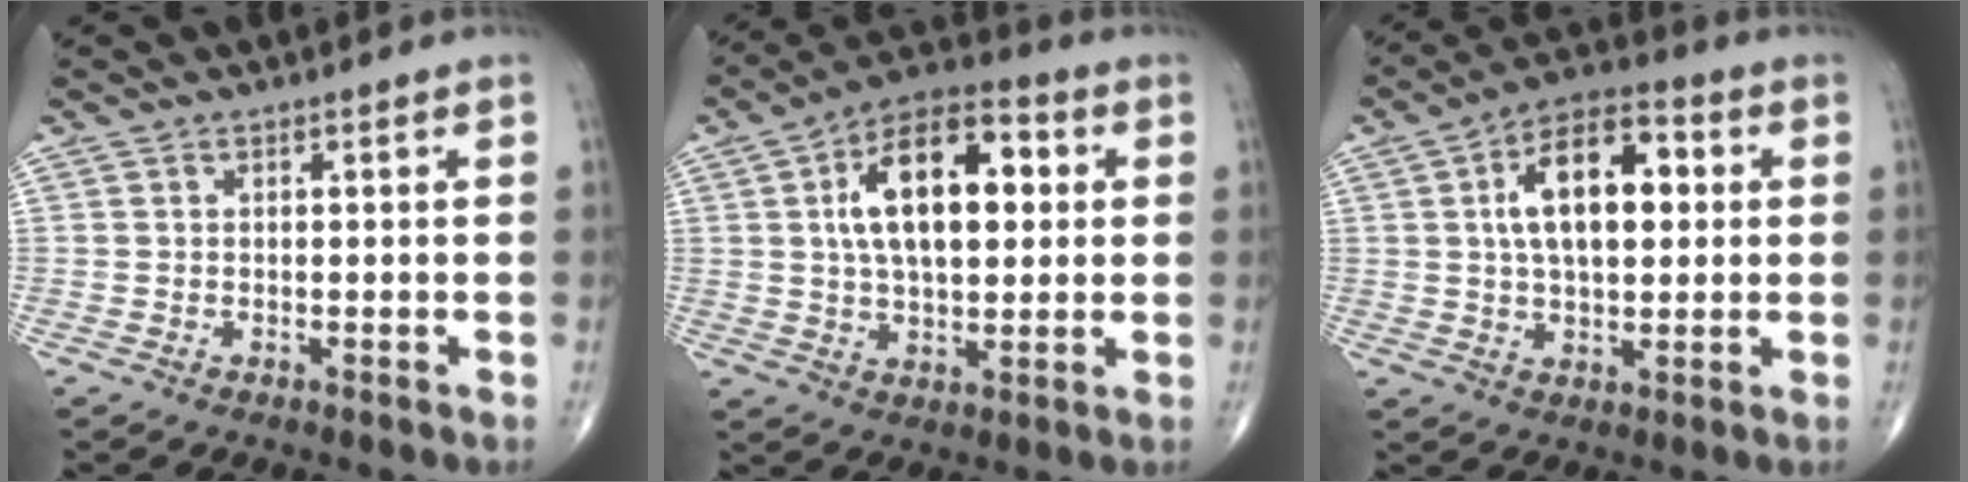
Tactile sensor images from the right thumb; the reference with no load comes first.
{"total": 17.4, "force": [3.4, 9.1, 14.5], "torque": [-0.217, 0.016, 0.051]}
{"total": 14.7, "force": [2.7, 7.8, 12.2], "torque": [-0.183, 0.016, 0.038]}